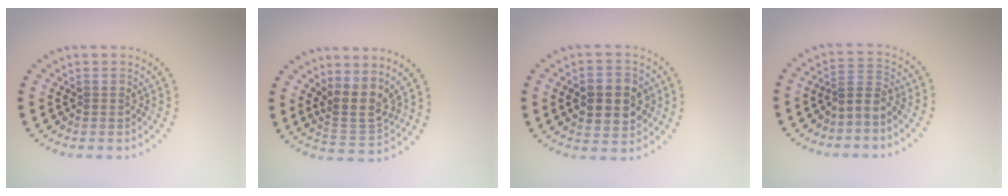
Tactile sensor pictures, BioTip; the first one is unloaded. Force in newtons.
{"total": 3.2, "press": 2.4, "slide": 2.1}
{"total": 5.7, "press": 5.7, "slide": 0.4}
{"total": 2.1, "press": 1.6, "slide": 1.3}